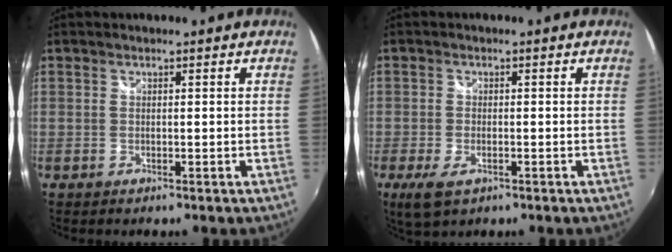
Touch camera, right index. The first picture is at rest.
{"total": 4.8, "force": [-2.5, 2.3, 3.5], "torque": [-0.082, -0.011, -0.042]}